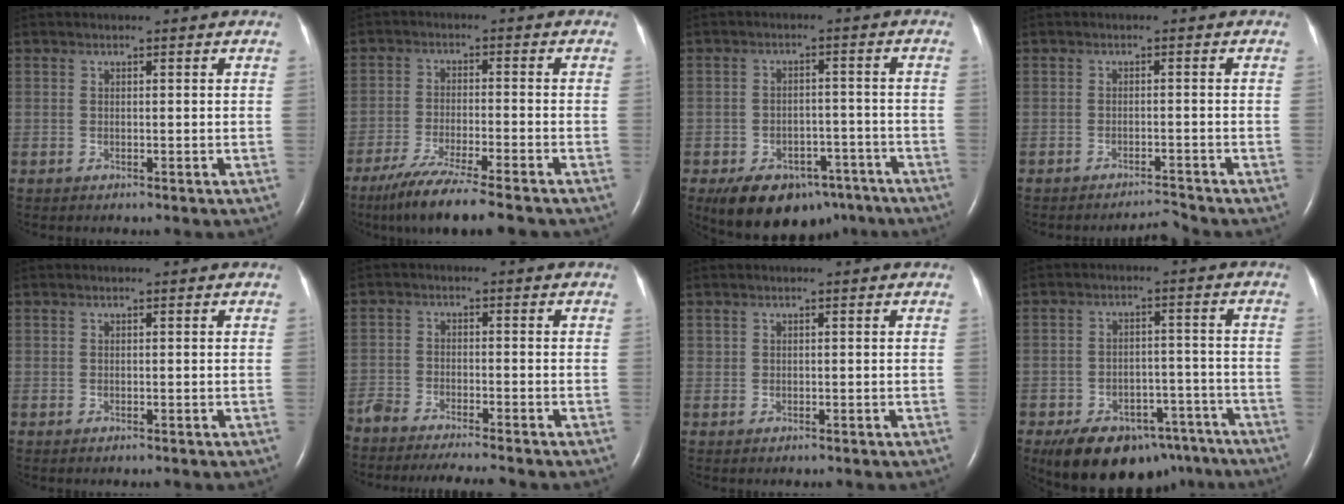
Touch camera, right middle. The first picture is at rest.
{"total": 10.7, "force": [-8.7, -0.2, 6.2], "torque": [-0.103, -0.031, -0.143]}
{"total": 9.3, "force": [-5.9, 5.9, 4.1], "torque": [-0.054, 0.018, -0.077]}
{"total": 2.3, "force": [-2.2, -0.7, -0.3], "torque": [0.004, -0.009, -0.032]}
{"total": 0.0}
{"total": 13.2, "force": [-11.9, 0.9, 5.5], "torque": [-0.094, -0.023, -0.186]}
{"total": 0.0}
{"total": 14.9, "force": [-10.7, 7.9, 6.7], "torque": [-0.101, 0.016, -0.147]}